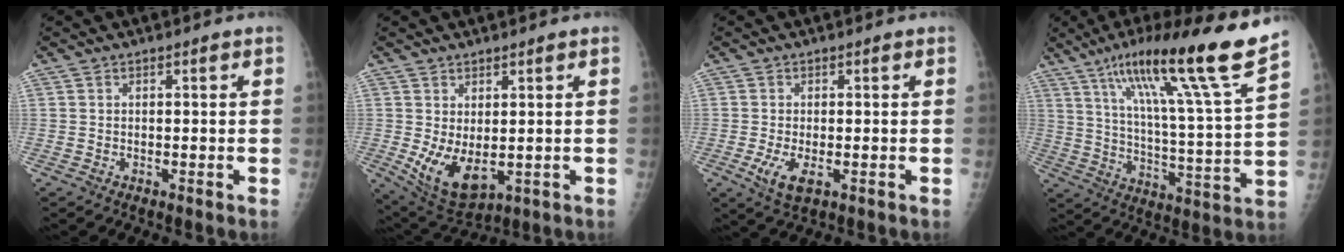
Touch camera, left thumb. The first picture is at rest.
{"total": 9.1, "force": [0.0, 4.9, 7.7], "torque": [-0.125, -0.018, 0.024]}
{"total": 4.5, "force": [-0.9, 2.0, 3.9], "torque": [-0.078, -0.012, -0.011]}
{"total": 21.9, "force": [15.1, -0.1, 15.9], "torque": [-0.236, -0.074, 0.242]}